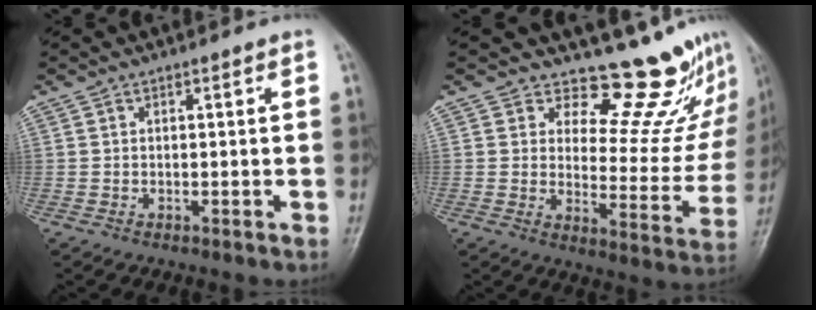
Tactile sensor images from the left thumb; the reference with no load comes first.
{"total": 14.4, "force": [13.0, 5.0, 3.8], "torque": [-0.002, -0.136, 0.158]}